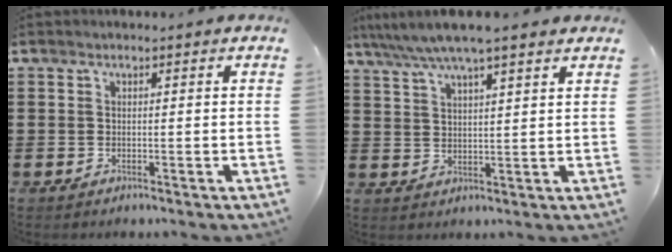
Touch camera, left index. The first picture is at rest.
{"total": 5.9, "force": [4.9, 0.1, 3.3], "torque": [-0.077, -0.014, 0.085]}